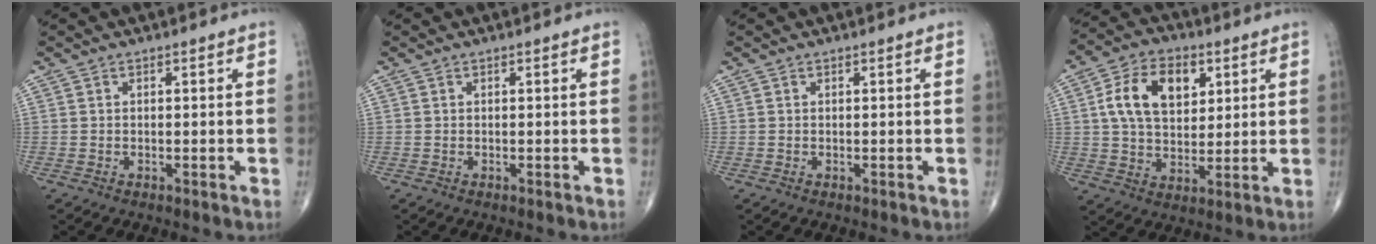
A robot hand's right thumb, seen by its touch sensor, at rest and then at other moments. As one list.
[{"total": 0.0}, {"total": 0.0}, {"total": 13.3, "force": [4.0, 8.5, 9.4], "torque": [-0.138, -0.003, 0.069]}]